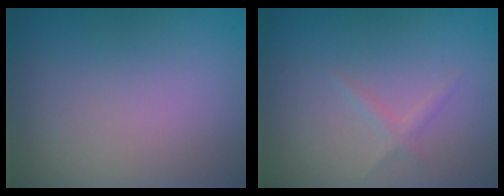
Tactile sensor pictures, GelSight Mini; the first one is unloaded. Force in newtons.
{"total": 0.9, "press": 0.9, "slide": 0.0}